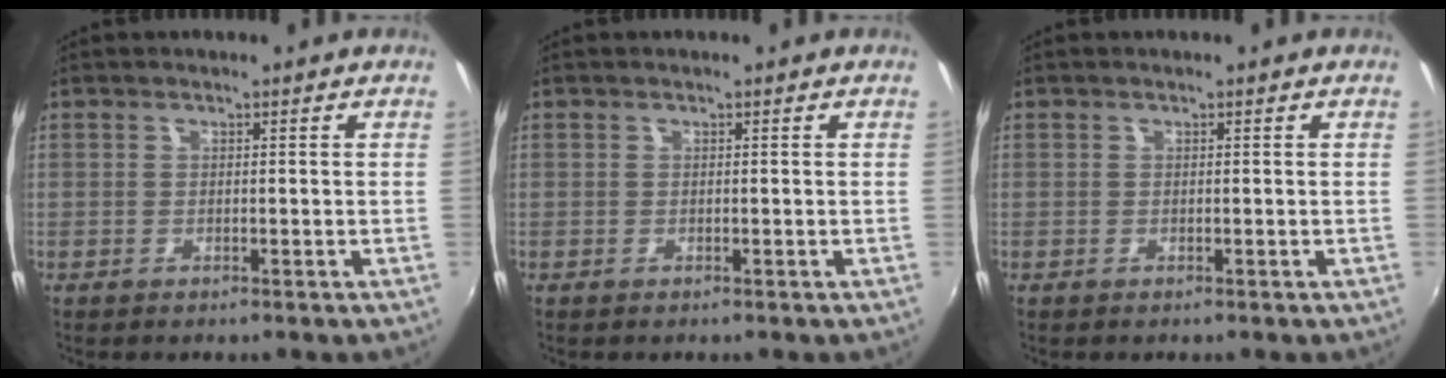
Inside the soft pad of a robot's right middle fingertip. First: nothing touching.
{"total": 0.0}
{"total": 0.0}